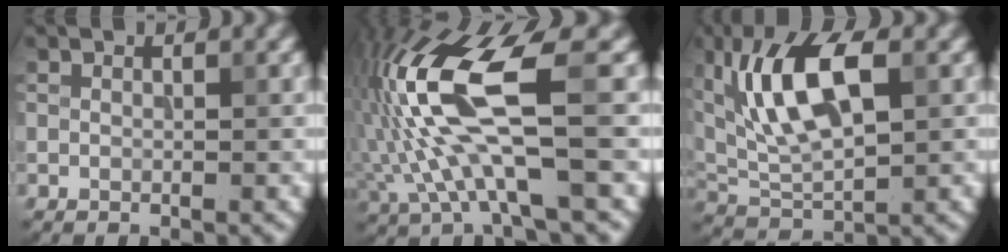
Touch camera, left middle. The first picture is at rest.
{"total": 10.7, "force": [0.4, 3.1, 10.2], "torque": [-0.223, 0.009, 0.008]}
{"total": 8.7, "force": [2.4, 3.7, 7.5], "torque": [-0.142, 0.010, 0.039]}